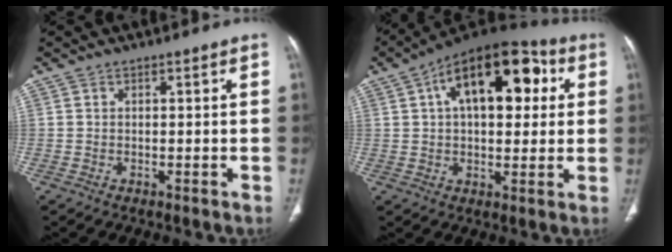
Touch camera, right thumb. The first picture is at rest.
{"total": 20.1, "force": [5.7, 10.7, 16.1], "torque": [-0.205, 0.024, 0.075]}